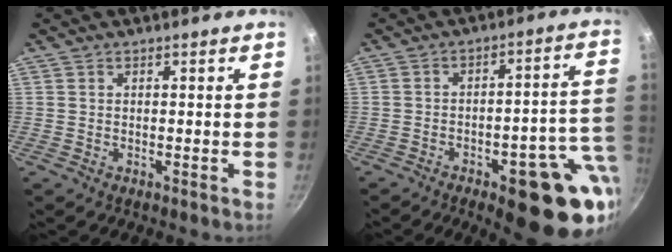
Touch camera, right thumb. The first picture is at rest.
{"total": 17.6, "force": [-8.0, 6.1, 14.5], "torque": [-0.127, 0.038, -0.102]}